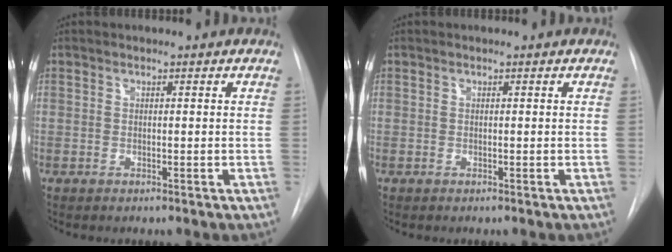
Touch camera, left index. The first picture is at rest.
{"total": 0.0}